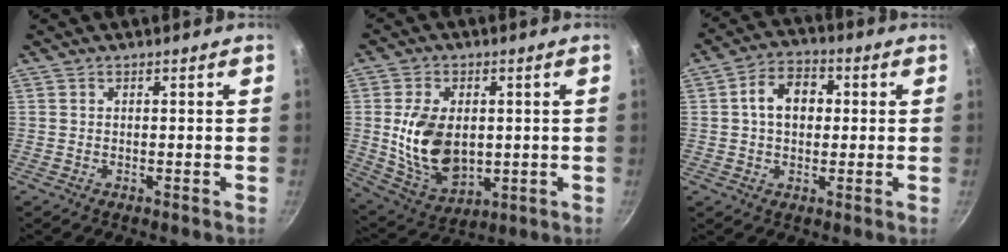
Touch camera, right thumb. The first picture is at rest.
{"total": 14.4, "force": [0.4, 9.5, 10.8], "torque": [-0.178, -0.018, 0.023]}
{"total": 8.6, "force": [1.1, 6.2, 5.8], "torque": [-0.067, 0.017, 0.006]}